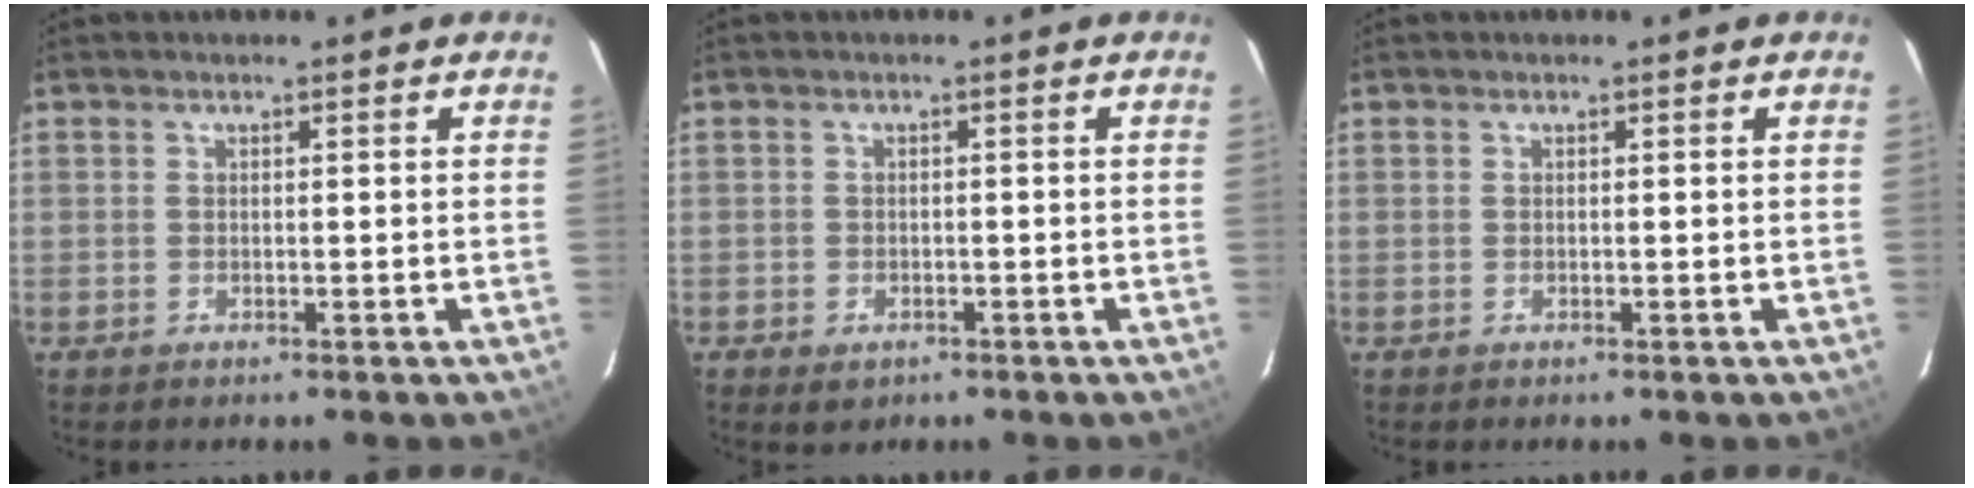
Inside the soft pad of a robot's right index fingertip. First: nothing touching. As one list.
[{"total": 2.9, "force": [-1.5, 2.2, 1.1], "torque": [-0.025, -0.003, -0.017]}, {"total": 0.0}]